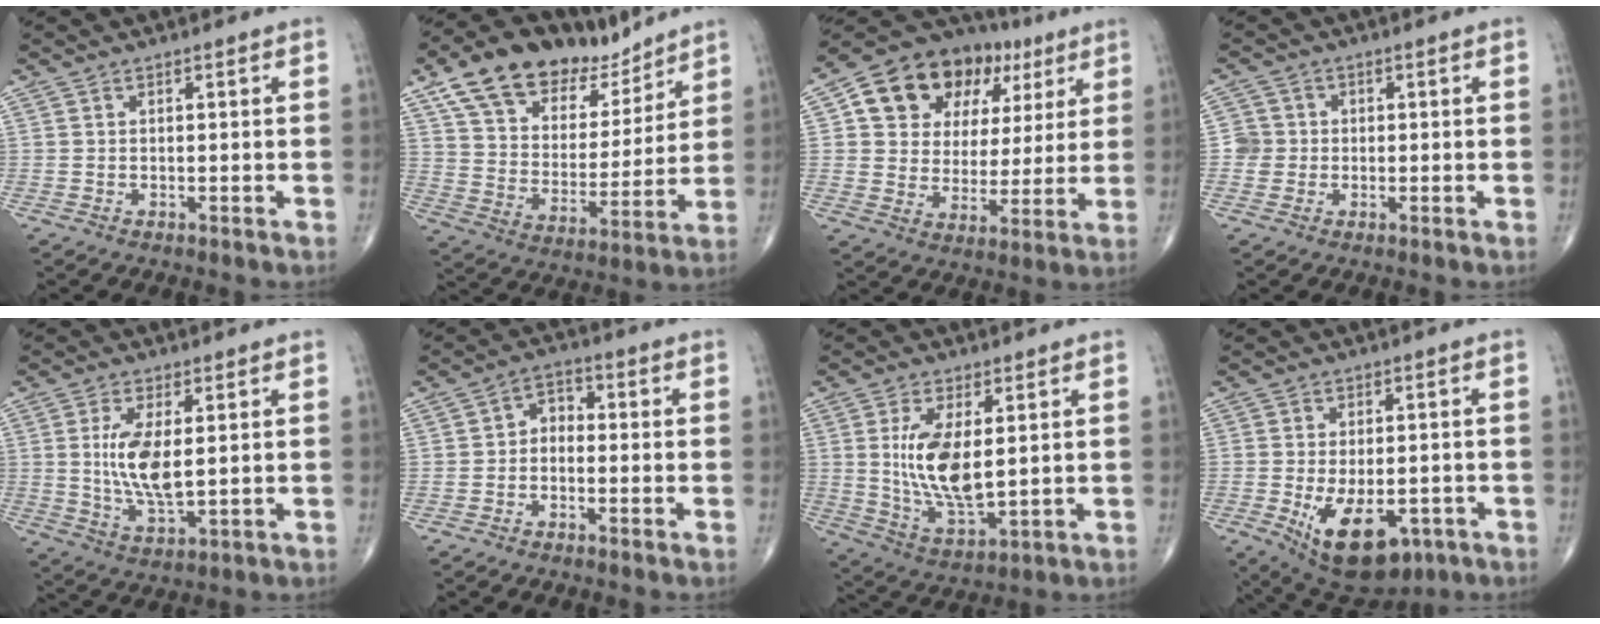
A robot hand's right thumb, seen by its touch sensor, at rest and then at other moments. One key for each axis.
{"total": 19.6, "fx": 13.8, "fy": 10.4, "fz": 9.3, "tx": -0.116, "ty": -0.041, "tz": 0.240}
{"total": 19.8, "fx": 7.8, "fy": 14.5, "fz": 10.8, "tx": -0.123, "ty": 0.020, "tz": 0.132}
{"total": 3.3, "fx": -0.2, "fy": 3.3, "fz": 0.1, "tx": 0.026, "ty": 0.010, "tz": -0.009}
{"total": 9.5, "fx": 1.3, "fy": 3.7, "fz": 8.6, "tx": -0.171, "ty": -0.021, "tz": 0.031}
{"total": 3.8, "fx": -0.8, "fy": 2.8, "fz": 2.5, "tx": -0.026, "ty": 0.023, "tz": -0.027}
{"total": 12.2, "fx": 1.9, "fy": 5.4, "fz": 10.8, "tx": -0.203, "ty": -0.025, "tz": 0.048}
{"total": 13.7, "fx": -5.0, "fy": 7.3, "fz": 10.4, "tx": -0.158, "ty": -0.003, "tz": -0.057}